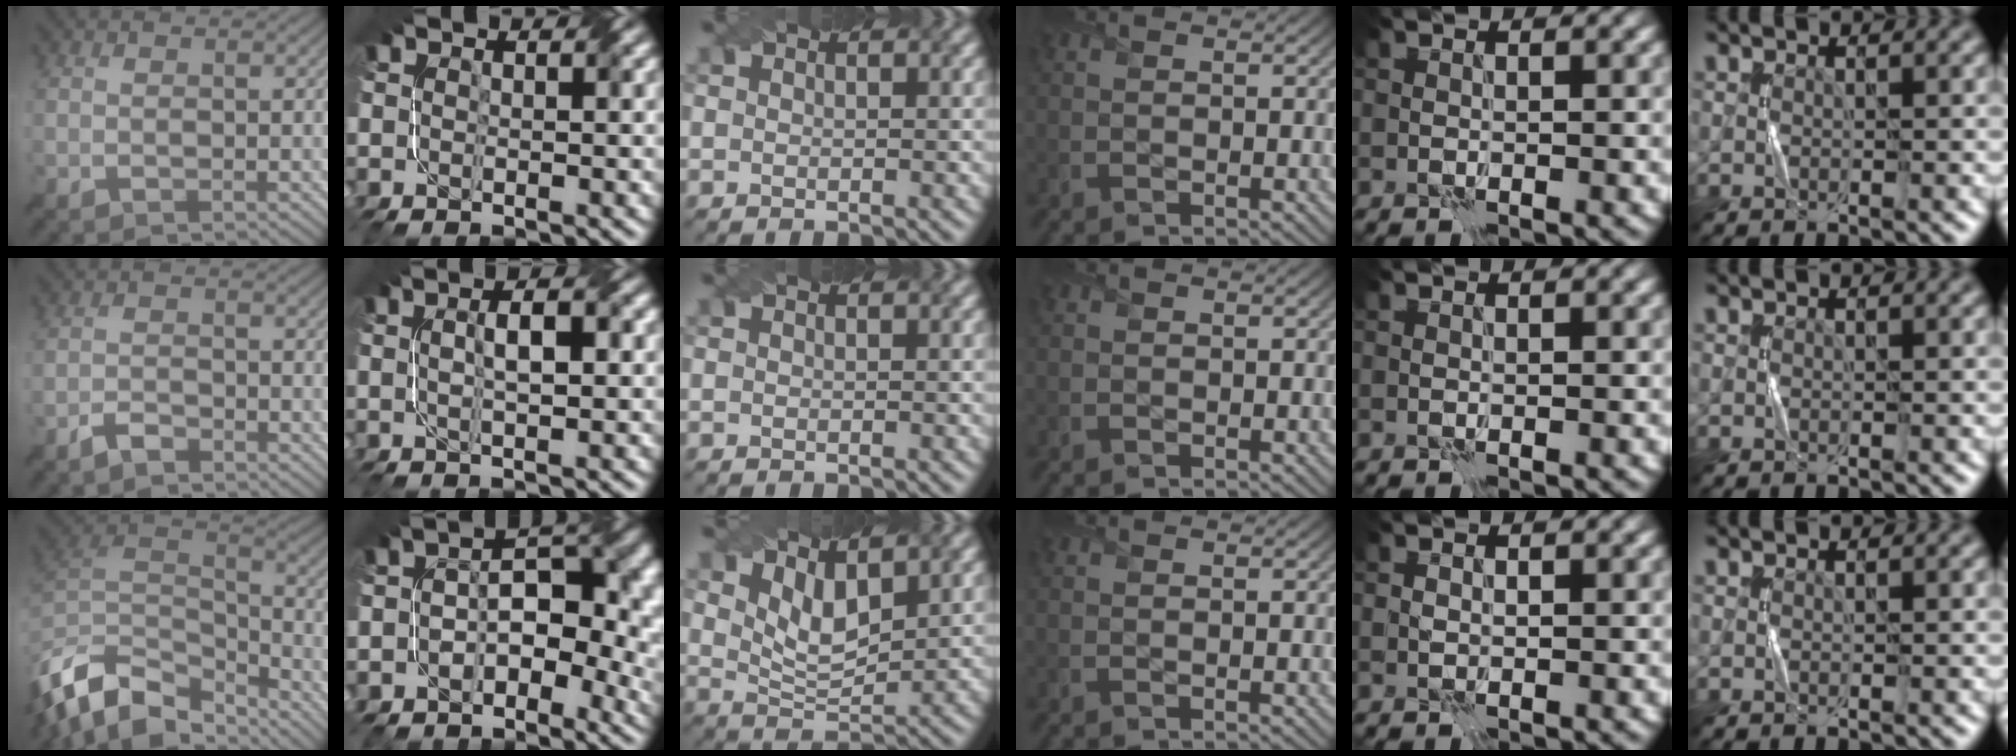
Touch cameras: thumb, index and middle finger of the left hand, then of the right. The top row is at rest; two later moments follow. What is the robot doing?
{"motion": "twist", "object": "screw"}